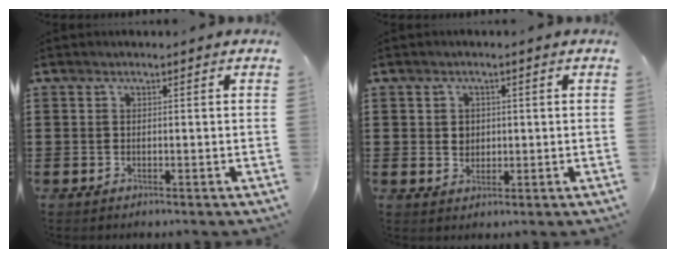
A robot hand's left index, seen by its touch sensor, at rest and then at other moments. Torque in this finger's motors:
{"motor_torque": [0.33, 0.29, 0.19, 0.01]}